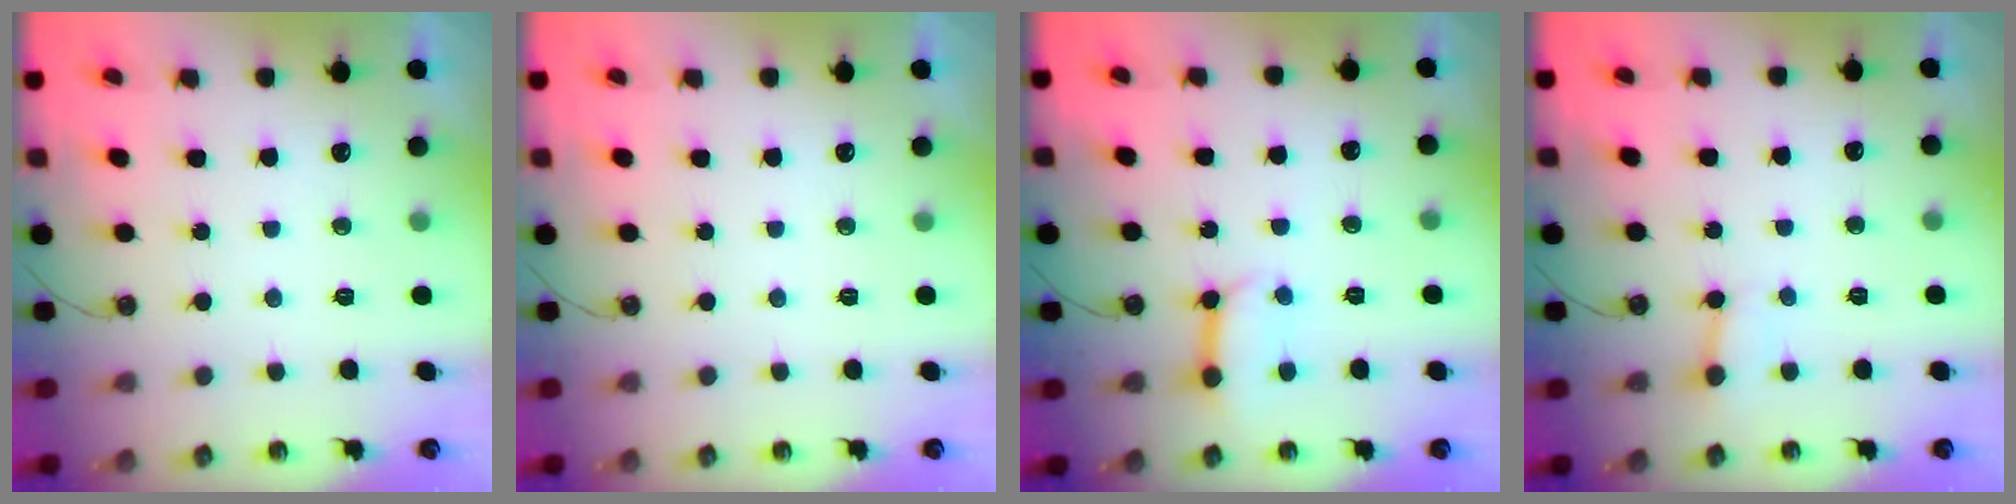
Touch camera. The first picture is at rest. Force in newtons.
{"total": 0.0}
{"total": 8.6, "press": 8.6, "slide": 0.4}
{"total": 2.5, "press": 2.5, "slide": 0.4}